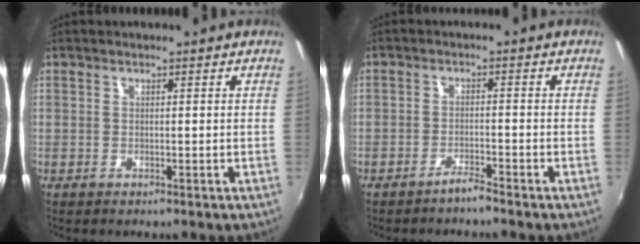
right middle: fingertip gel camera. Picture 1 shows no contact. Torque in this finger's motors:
{"motor_torque": [1.10, -1.04, 0.46, 0.15]}